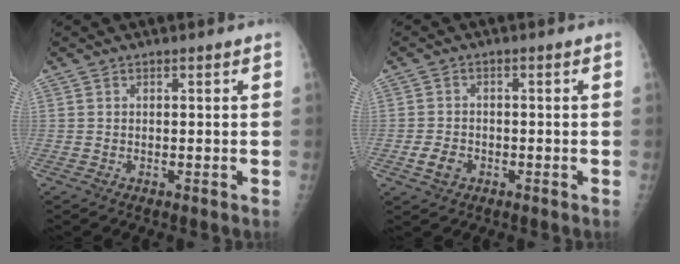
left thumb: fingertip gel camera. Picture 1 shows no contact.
{"total": 3.5, "force": [-1.4, 2.6, 1.9], "torque": [-0.031, 0.006, -0.023]}